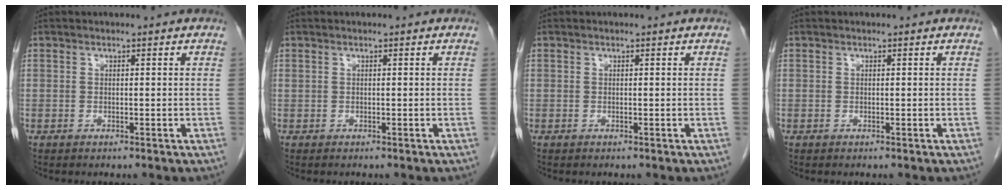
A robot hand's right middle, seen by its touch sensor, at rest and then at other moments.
{"total": 0.0}
{"total": 0.0}
{"total": 0.0}